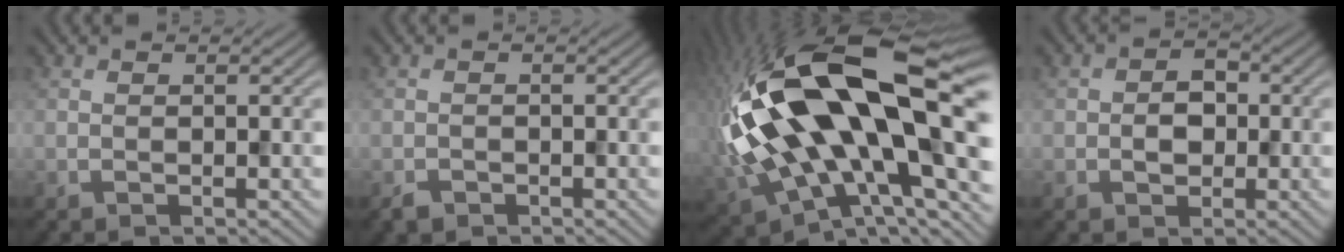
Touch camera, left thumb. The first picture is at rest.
{"total": 1.2, "force": [-0.9, 0.8, 0.2], "torque": [-0.003, -0.003, -0.020]}
{"total": 22.8, "force": [1.8, 12.0, 19.4], "torque": [-0.421, -0.032, 0.044]}
{"total": 2.9, "force": [-0.4, 2.2, 1.8], "torque": [-0.031, -0.001, -0.010]}